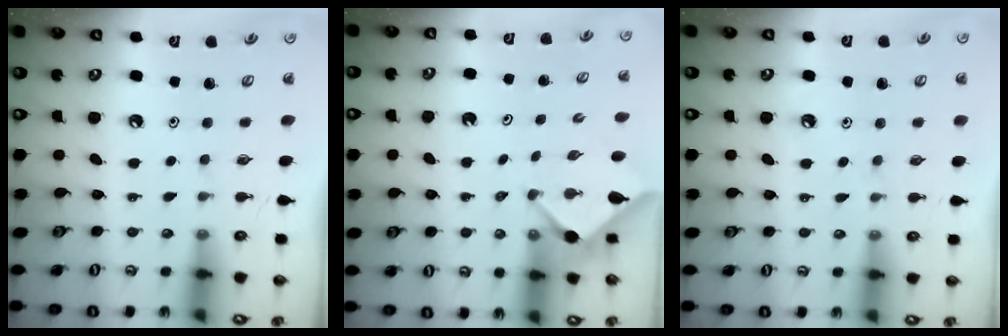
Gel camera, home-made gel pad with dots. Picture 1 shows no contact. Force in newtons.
{"total": 3.0, "press": 3.0, "slide": 0.3}
{"total": 4.0, "press": 3.9, "slide": 0.5}